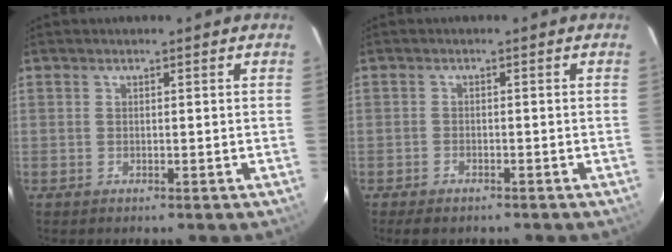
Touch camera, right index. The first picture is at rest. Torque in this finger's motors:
{"motor_torque": [-0.19, -0.15, -0.45, -0.14]}